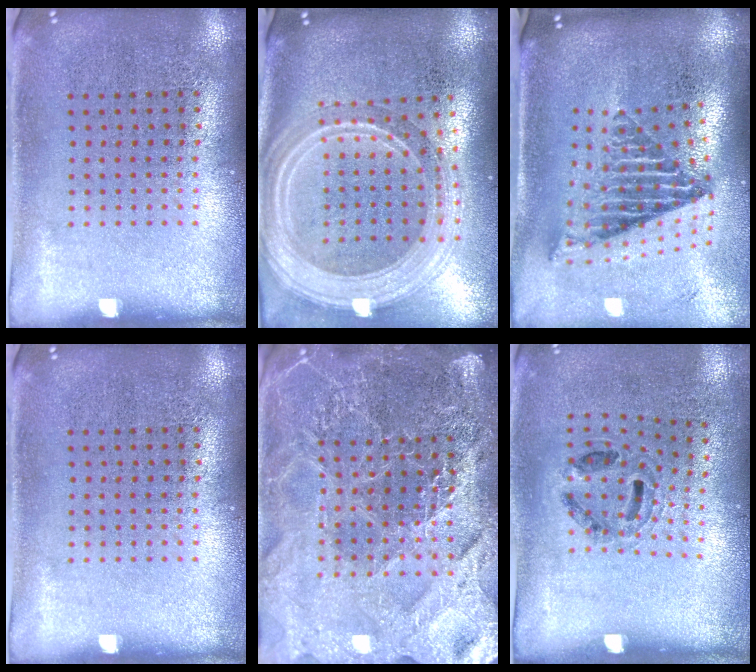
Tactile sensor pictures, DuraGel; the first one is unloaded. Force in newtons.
{"total": 2.9, "press": 2.4, "slide": 1.6}
{"total": 2.6, "press": 1.6, "slide": 2.0}
{"total": 0.0}
{"total": 5.3, "press": 4.8, "slide": 2.4}
{"total": 1.0, "press": 0.8, "slide": 0.6}